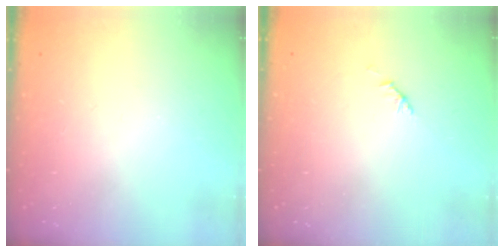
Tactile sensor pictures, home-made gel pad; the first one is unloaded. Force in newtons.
{"total": 1.9, "press": 1.8, "slide": 0.6}